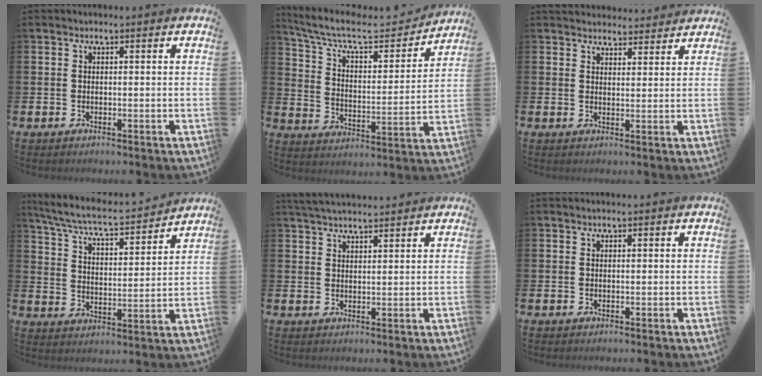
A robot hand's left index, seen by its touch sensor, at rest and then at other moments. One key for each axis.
{"total": 8.9, "fx": 7.6, "fy": 2.7, "fz": 3.8, "tx": -0.102, "ty": -0.047, "tz": 0.125}
{"total": 3.6, "fx": 3.5, "fy": 0.8, "fz": -0.1, "tx": 0.002, "ty": -0.018, "tz": 0.063}
{"total": 6.8, "fx": 6.2, "fy": 1.0, "fz": 2.4, "tx": -0.077, "ty": -0.047, "tz": 0.103}
{"total": 3.5, "fx": 3.5, "fy": 0.4, "fz": 0.6, "tx": -0.016, "ty": -0.011, "tz": 0.064}
{"total": 0.0}